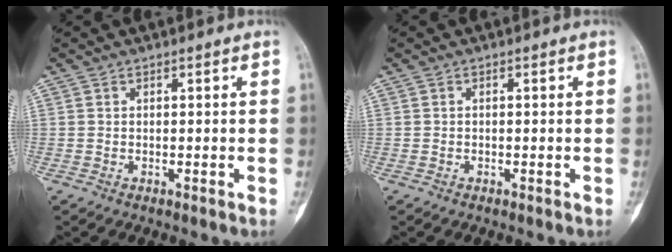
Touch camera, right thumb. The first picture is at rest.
{"total": 0.0}